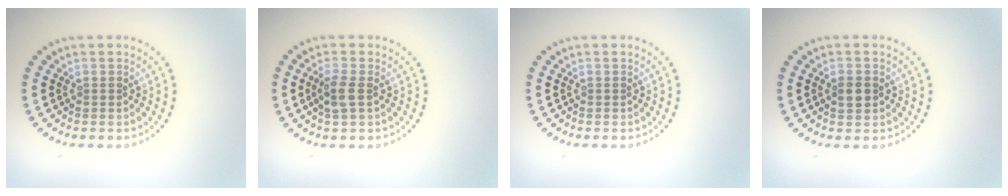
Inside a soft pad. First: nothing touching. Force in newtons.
{"total": 2.0, "press": 1.9, "slide": 0.6}
{"total": 0.0}
{"total": 1.7, "press": 1.7, "slide": 0.1}